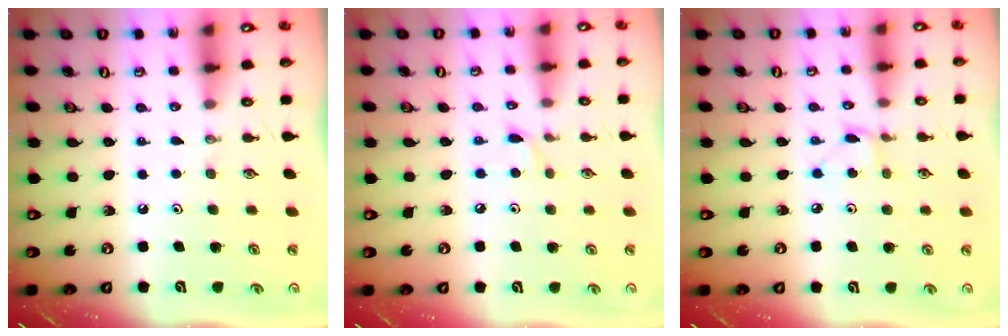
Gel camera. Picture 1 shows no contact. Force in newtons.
{"total": 5.0, "press": 5.0, "slide": 0.5}
{"total": 3.0, "press": 3.0, "slide": 0.4}